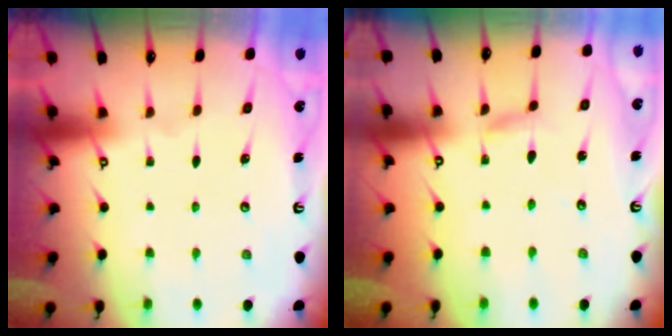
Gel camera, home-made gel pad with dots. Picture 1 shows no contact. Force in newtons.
{"total": 1.7, "press": 1.7, "slide": 0.2}